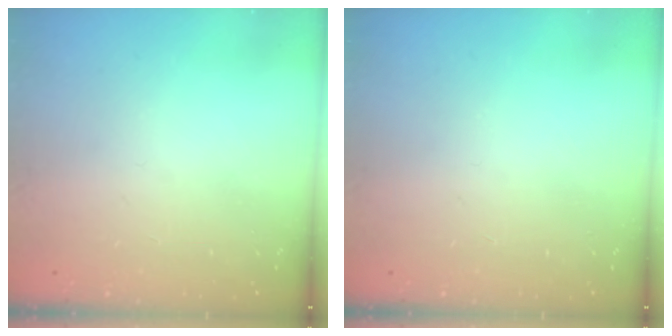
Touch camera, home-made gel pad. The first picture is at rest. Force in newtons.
{"total": 0.0}